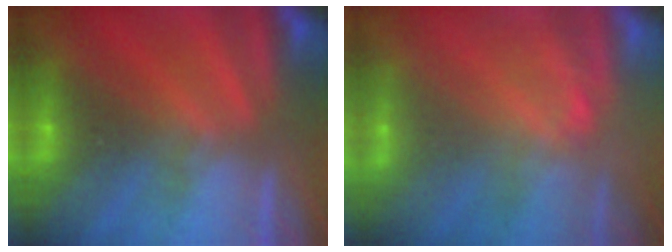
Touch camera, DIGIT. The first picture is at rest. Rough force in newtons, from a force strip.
{"total": 1.5}